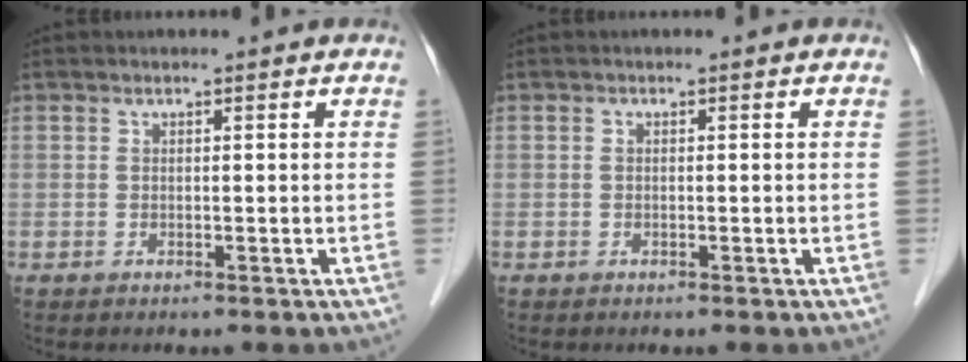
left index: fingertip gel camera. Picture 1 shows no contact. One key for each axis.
{"total": 0.0}